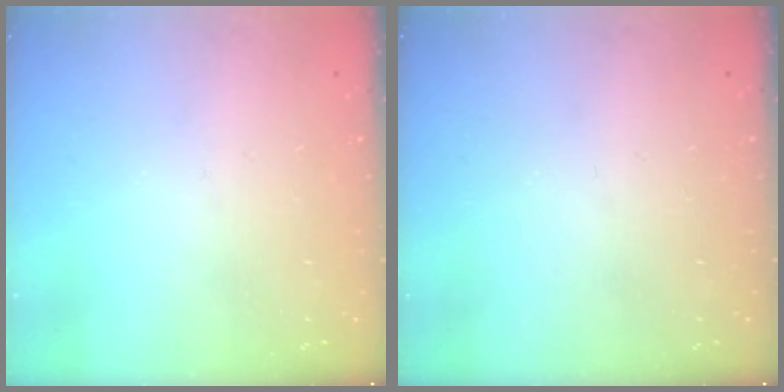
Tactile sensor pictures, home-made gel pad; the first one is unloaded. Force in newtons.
{"total": 0.0}